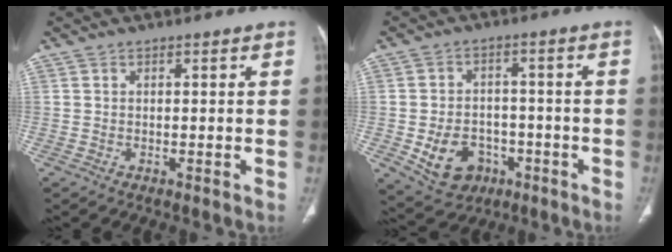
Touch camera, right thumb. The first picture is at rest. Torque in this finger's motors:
{"motor_torque": [-0.31, 0.55, 0.00, 0.06, 0.16]}